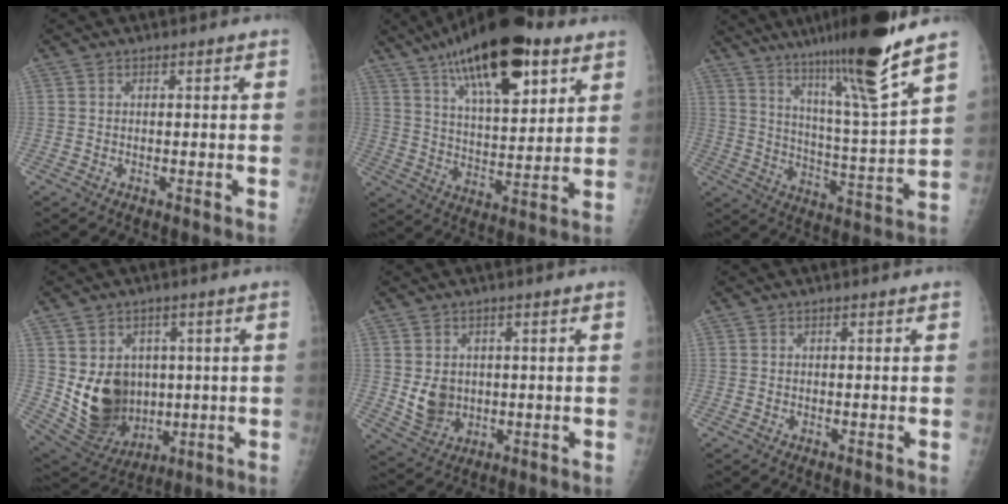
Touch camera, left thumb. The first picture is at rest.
{"total": 22.8, "force": [12.5, 9.0, 16.9], "torque": [-0.252, -0.028, 0.206]}
{"total": 20.3, "force": [14.8, -0.1, 13.9], "torque": [-0.210, -0.077, 0.239]}
{"total": 14.4, "force": [0.7, 11.5, 8.5], "torque": [-0.106, -0.014, 0.045]}
{"total": 6.1, "force": [0.3, 5.1, 3.3], "torque": [-0.035, -0.008, 0.022]}
{"total": 0.0}